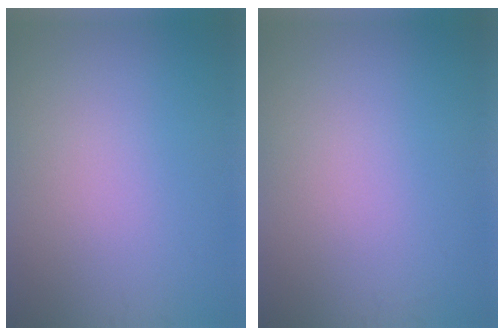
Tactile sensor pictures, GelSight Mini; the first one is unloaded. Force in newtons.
{"total": 0.0}